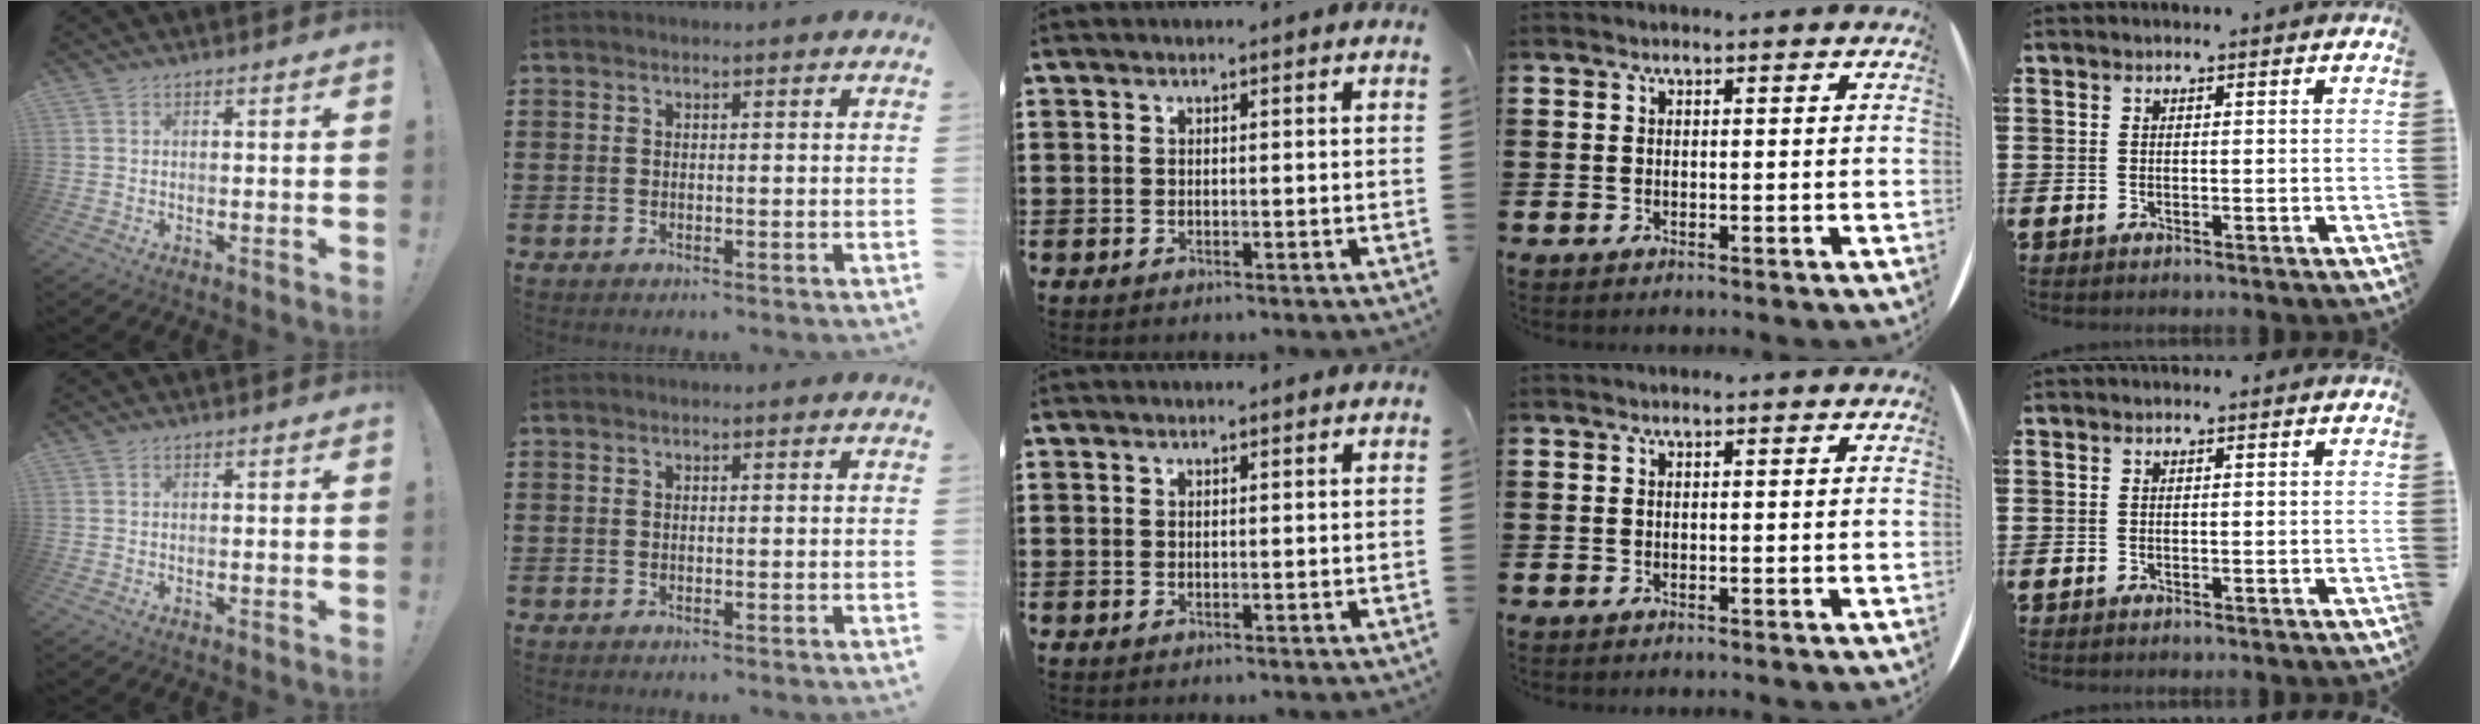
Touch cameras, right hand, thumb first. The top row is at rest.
{}